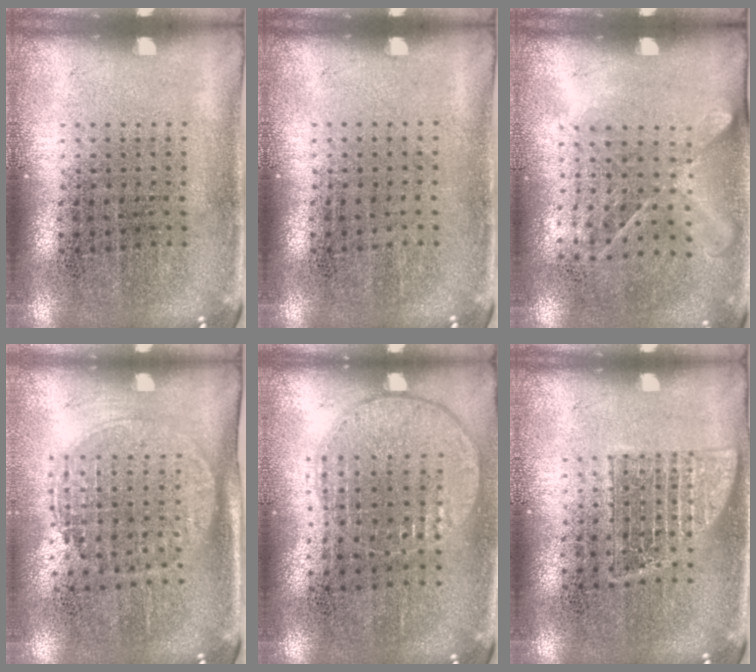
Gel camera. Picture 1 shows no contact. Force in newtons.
{"total": 0.0}
{"total": 1.2, "press": 1.0, "slide": 0.7}
{"total": 1.5, "press": 1.3, "slide": 0.8}
{"total": 0.9, "press": 0.9, "slide": 0.3}
{"total": 2.0, "press": 2.0, "slide": 0.4}